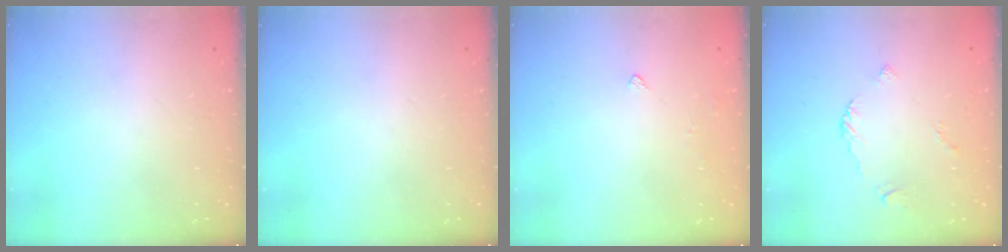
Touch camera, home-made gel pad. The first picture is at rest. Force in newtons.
{"total": 0.0}
{"total": 2.9, "press": 2.8, "slide": 0.8}
{"total": 3.0, "press": 3.0, "slide": 0.4}